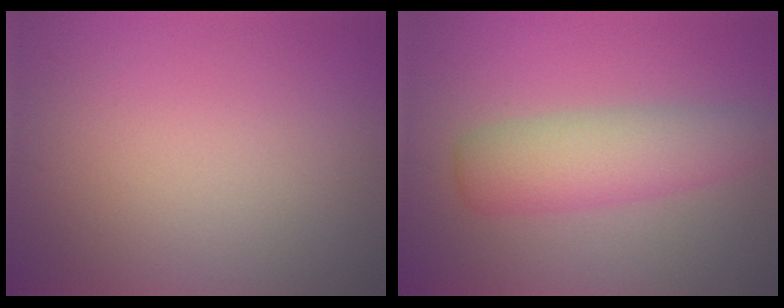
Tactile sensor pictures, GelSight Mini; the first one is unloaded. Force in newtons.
{"total": 4.5, "press": 4.5, "slide": 0.1}